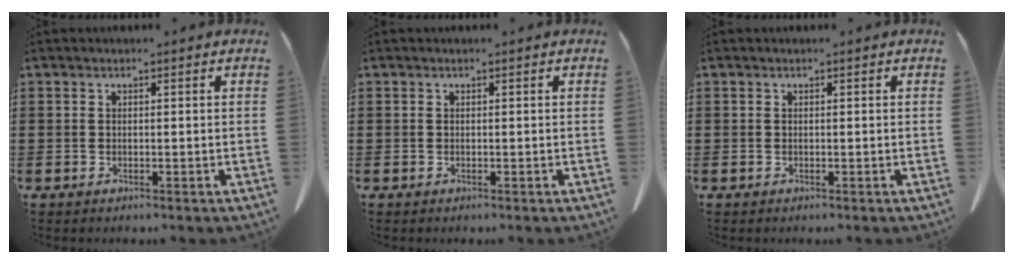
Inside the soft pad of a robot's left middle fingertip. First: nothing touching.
{"total": 0.0}
{"total": 0.0}